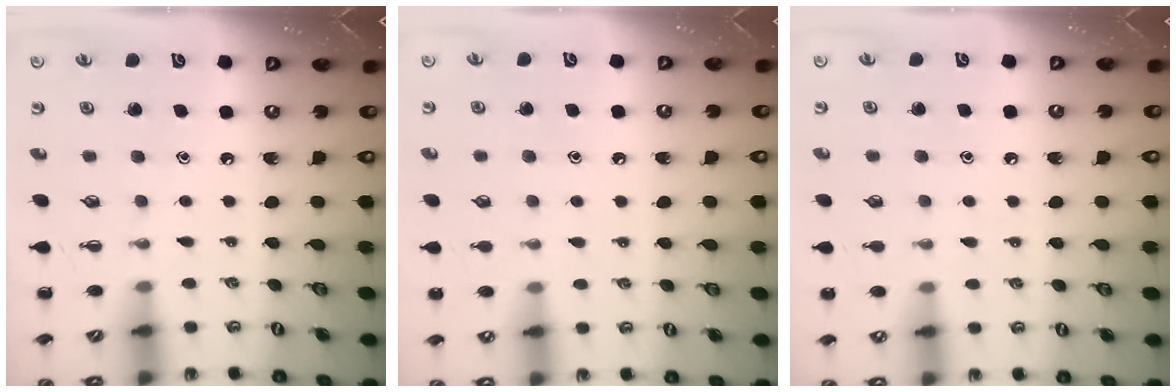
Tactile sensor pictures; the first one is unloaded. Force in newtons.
{"total": 5.8, "press": 5.5, "slide": 1.7}
{"total": 5.2, "press": 4.9, "slide": 1.8}